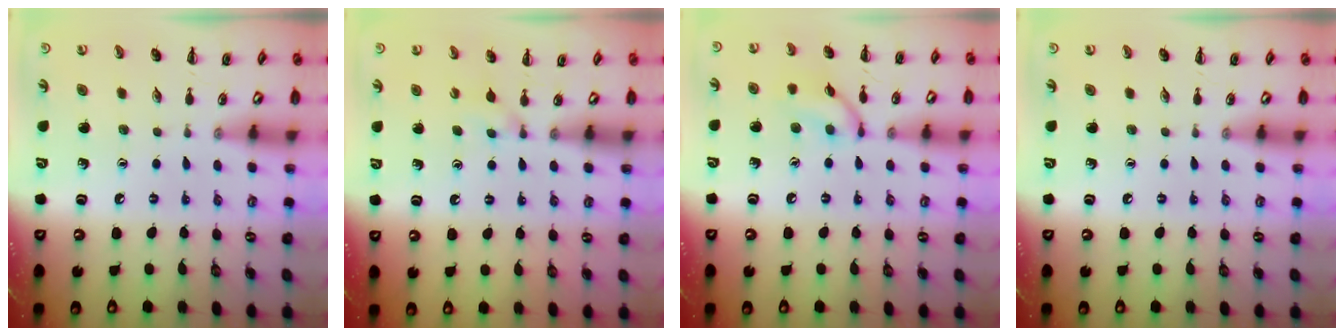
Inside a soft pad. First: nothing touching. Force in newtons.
{"total": 2.9, "press": 2.7, "slide": 1.2}
{"total": 10.7, "press": 10.7, "slide": 0.5}
{"total": 0.0}